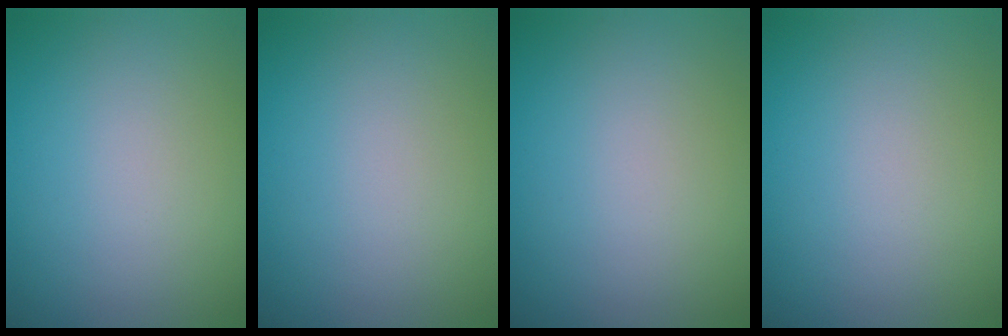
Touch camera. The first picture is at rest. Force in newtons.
{"total": 0.0}
{"total": 0.0}
{"total": 0.0}